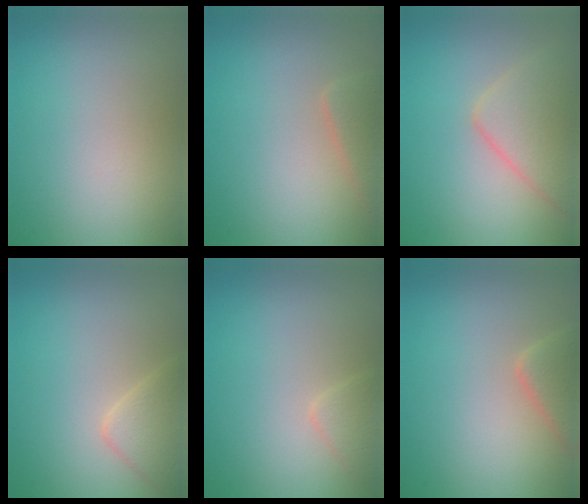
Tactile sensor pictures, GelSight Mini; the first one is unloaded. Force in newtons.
{"total": 2.0, "press": 2.0, "slide": 0.1}
{"total": 4.5, "press": 4.5, "slide": 0.2}
{"total": 2.6, "press": 2.6, "slide": 0.1}
{"total": 1.3, "press": 1.3, "slide": 0.1}
{"total": 2.8, "press": 2.7, "slide": 0.1}